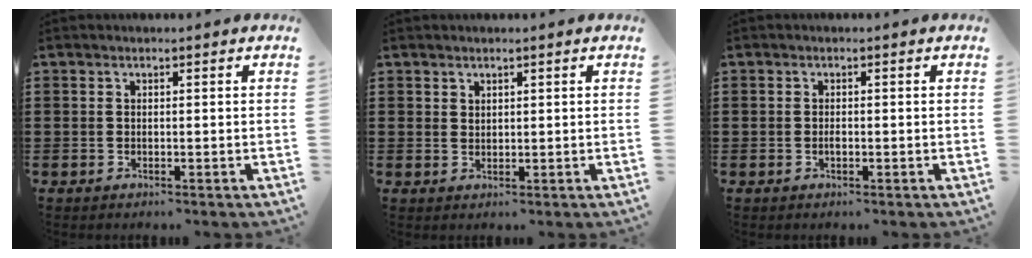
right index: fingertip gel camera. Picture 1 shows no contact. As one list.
[{"total": 1.2, "force": [1.1, 0.6, 0.0], "torque": [-0.001, 0.001, 0.022]}, {"total": 0.9, "force": [-0.3, 0.3, 0.8], "torque": [-0.016, -0.006, -0.004]}]